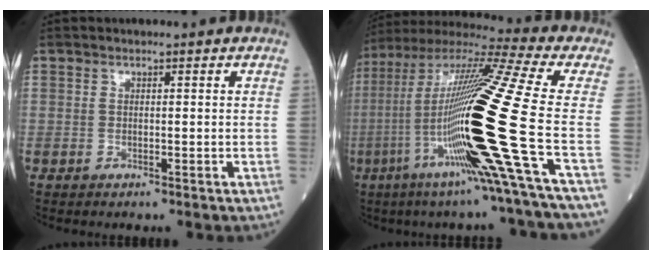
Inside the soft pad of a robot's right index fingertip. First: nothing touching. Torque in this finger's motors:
{"motor_torque": [2.14, 0.00, 1.05, 0.21]}